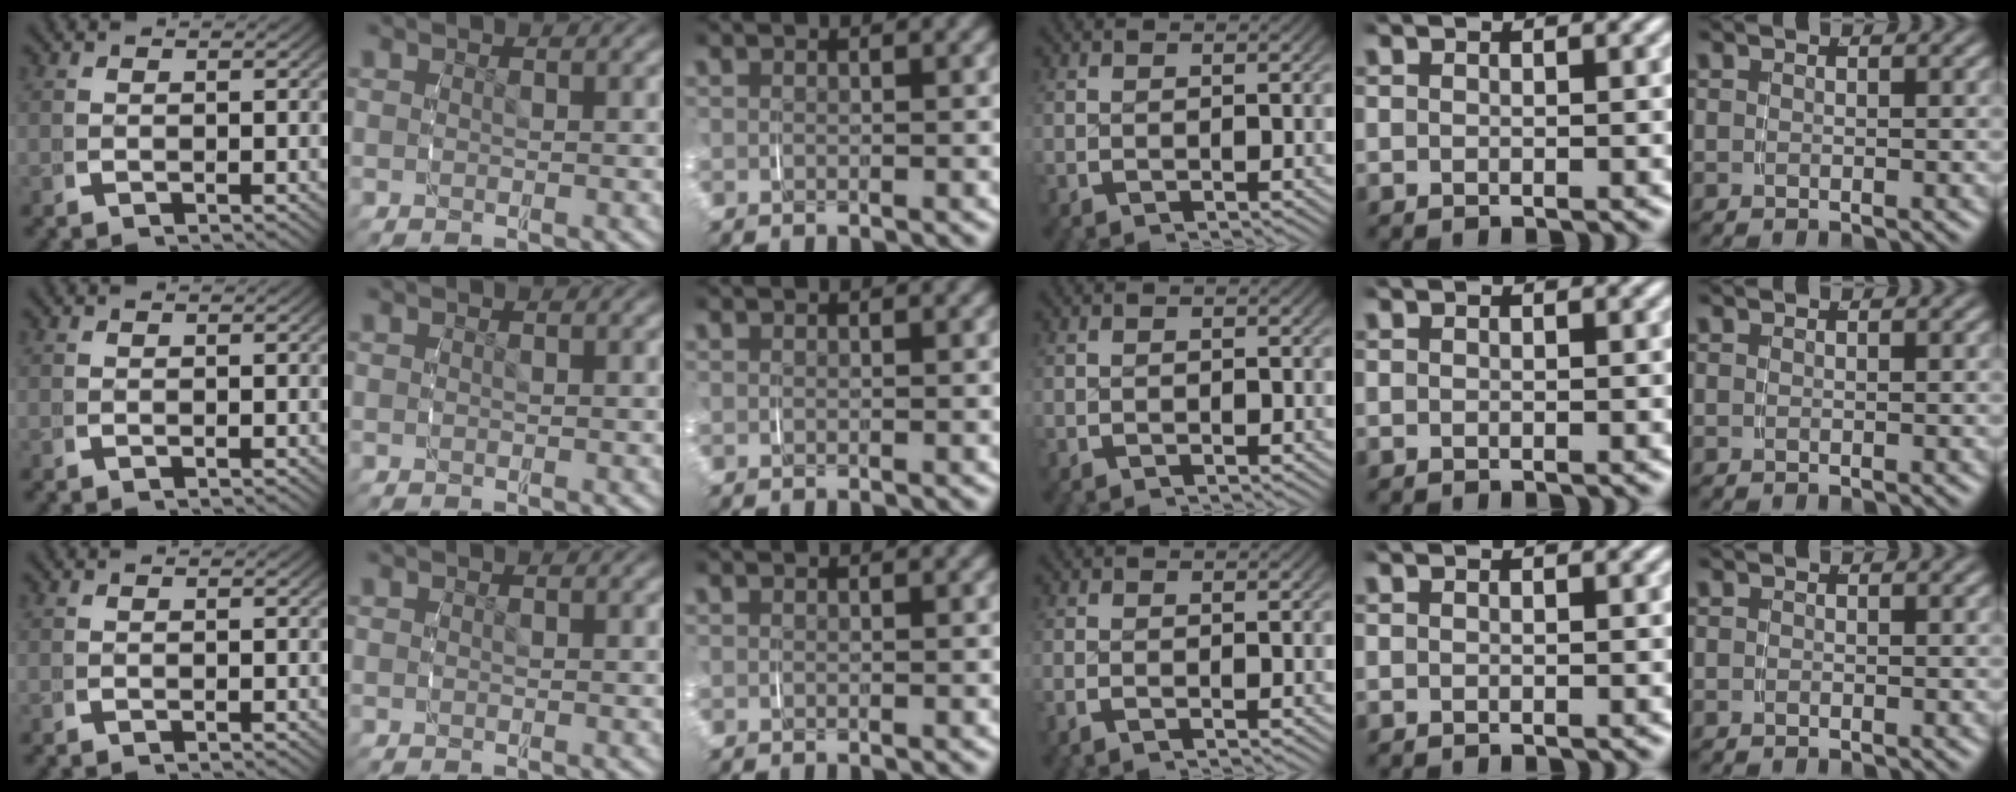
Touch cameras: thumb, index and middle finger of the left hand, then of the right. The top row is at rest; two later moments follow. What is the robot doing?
{"motion": "grasp_and_lifting", "object": "scarf"}